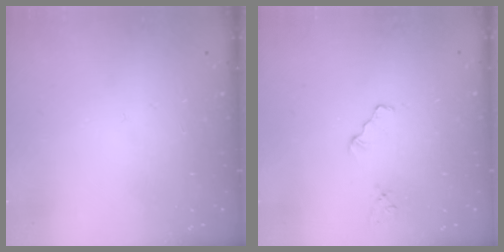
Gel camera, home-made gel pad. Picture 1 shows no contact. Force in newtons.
{"total": 1.2, "press": 1.2, "slide": 0.3}